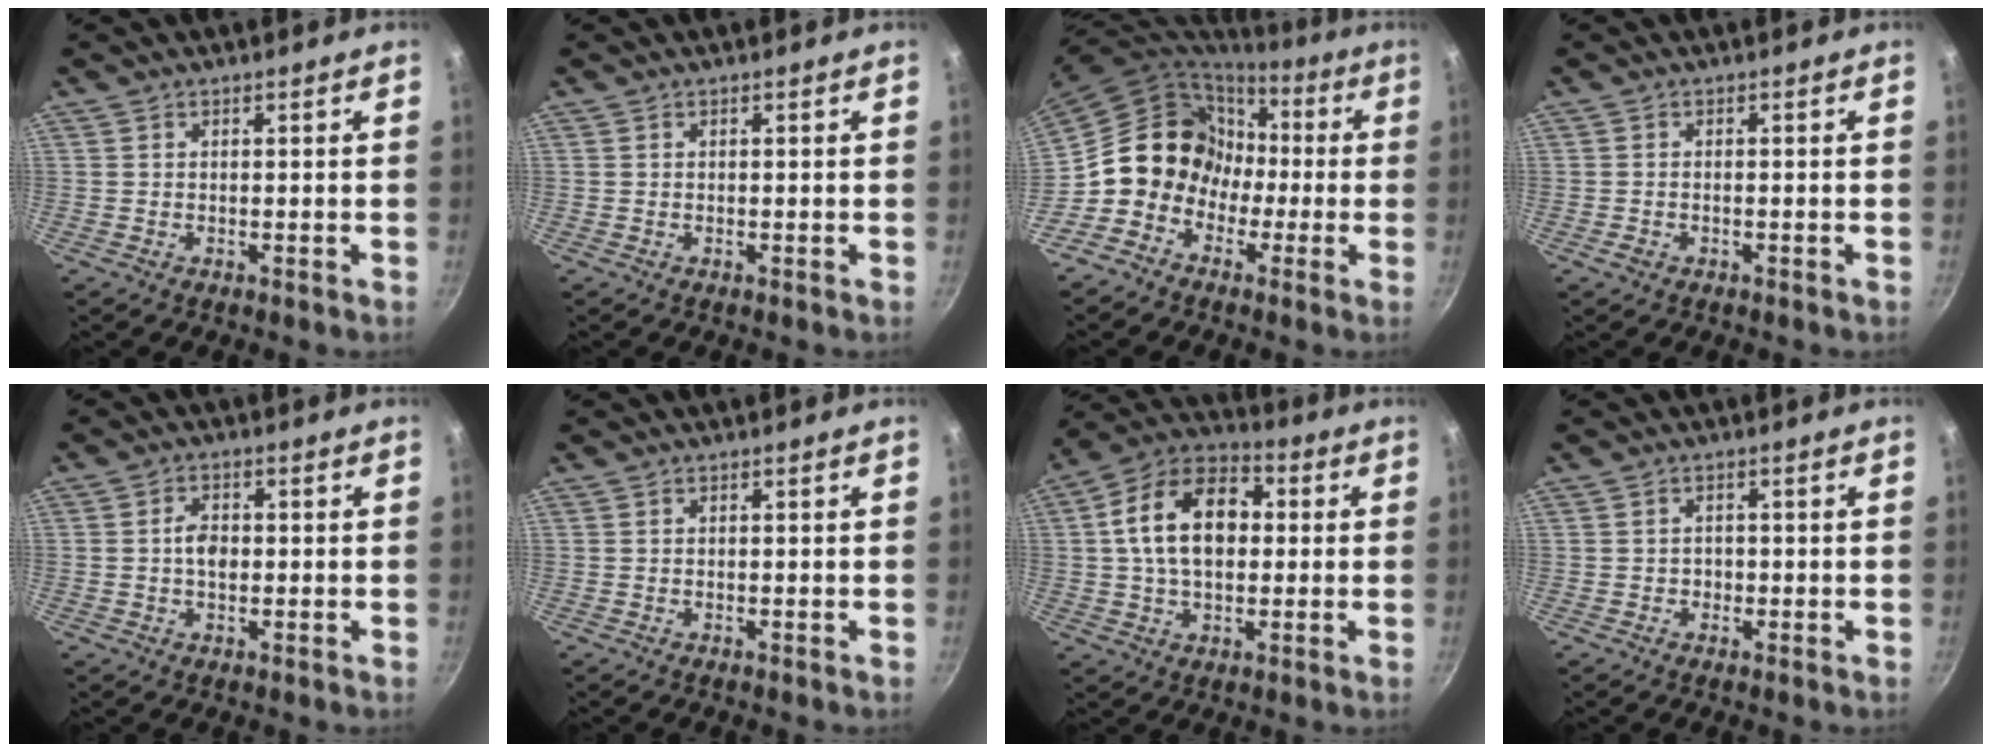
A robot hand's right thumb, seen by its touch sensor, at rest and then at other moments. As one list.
[{"total": 0.0}, {"total": 13.3, "force": [-2.0, 12.2, 4.9], "torque": [-0.032, 0.056, -0.043]}, {"total": 1.5, "force": [-0.8, 0.9, 0.8], "torque": [-0.018, 0.009, -0.013]}, {"total": 3.8, "force": [-0.1, 2.6, 2.8], "torque": [-0.036, 0.011, -0.003]}, {"total": 0.0}, {"total": 16.2, "force": [1.8, 10.8, 12.0], "torque": [-0.173, 0.027, 0.015]}, {"total": 1.5, "force": [-0.4, 1.4, 0.3], "torque": [0.002, 0.000, -0.005]}]